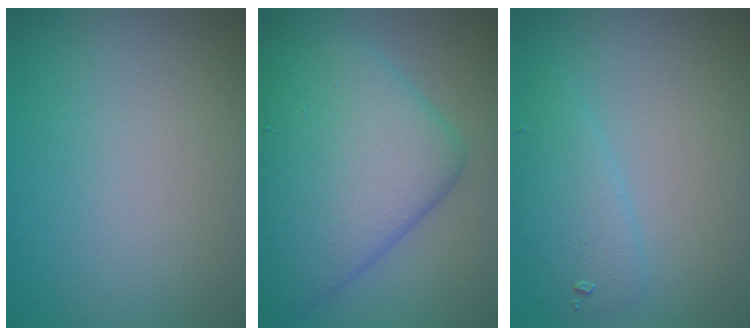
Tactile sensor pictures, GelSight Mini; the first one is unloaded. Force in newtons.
{"total": 10.7, "press": 10.7, "slide": 0.2}
{"total": 2.4, "press": 2.4, "slide": 0.1}